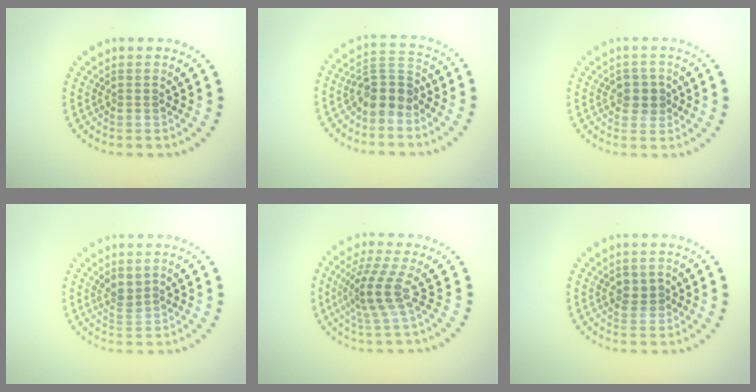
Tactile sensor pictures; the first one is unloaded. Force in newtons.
{"total": 3.8, "press": 3.3, "slide": 1.8}
{"total": 2.2, "press": 2.0, "slide": 0.9}
{"total": 1.6, "press": 1.2, "slide": 1.1}
{"total": 3.4, "press": 2.4, "slide": 2.5}
{"total": 1.8, "press": 1.8, "slide": 0.5}